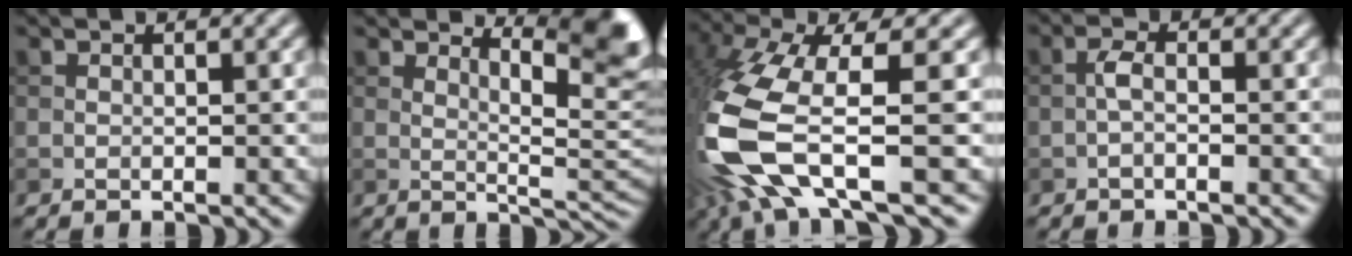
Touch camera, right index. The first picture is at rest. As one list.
[{"total": 6.4, "force": [3.9, 1.6, 4.8], "torque": [-0.059, -0.003, 0.064]}, {"total": 12.1, "force": [-3.7, 4.1, 10.7], "torque": [-0.250, -0.019, -0.069]}, {"total": 1.5, "force": [-0.6, 0.4, 1.3], "torque": [-0.025, 0.004, -0.015]}]